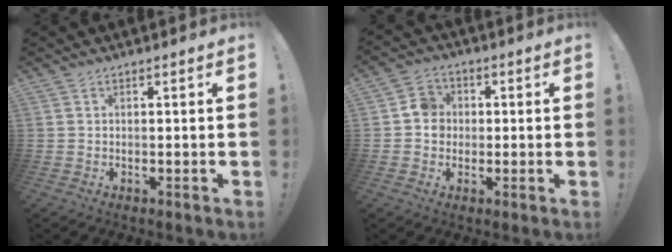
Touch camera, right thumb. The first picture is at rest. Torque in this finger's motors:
{"motor_torque": [0.05, 0.36, 0.04, -0.03, 0.00]}